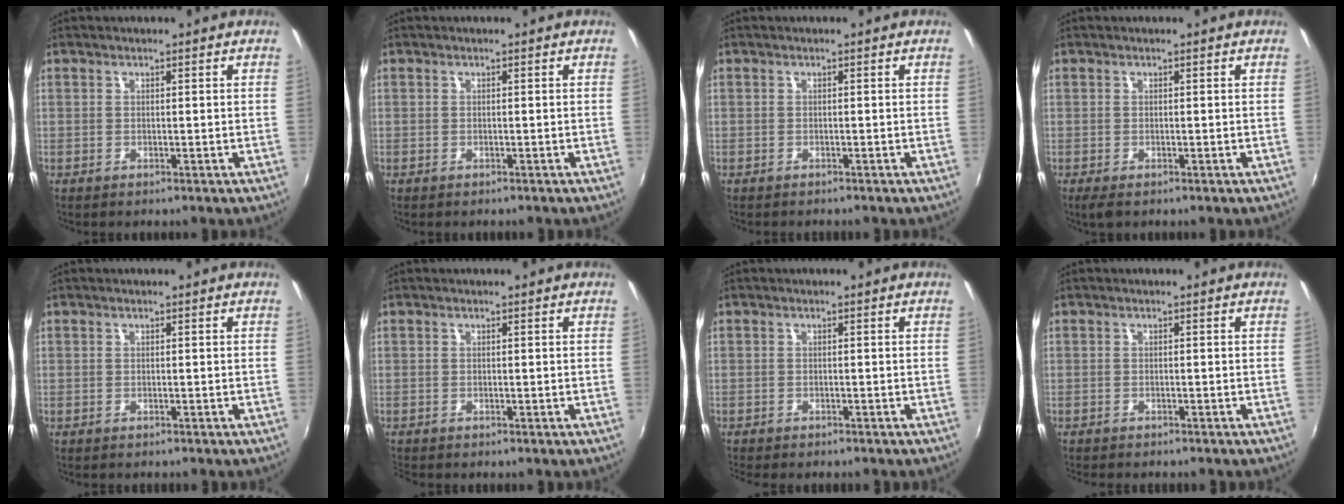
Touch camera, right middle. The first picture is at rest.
{"total": 0.0}
{"total": 1.0, "force": [-0.9, 0.3, 0.2], "torque": [-0.008, -0.005, -0.013]}
{"total": 2.0, "force": [-1.2, 0.8, 1.5], "torque": [-0.028, -0.007, -0.018]}
{"total": 0.6, "force": [-0.6, 0.2, 0.2], "torque": [-0.005, -0.002, -0.009]}
{"total": 1.0, "force": [-1.0, 0.3, 0.3], "torque": [-0.006, -0.004, -0.017]}
{"total": 3.7, "force": [-3.3, 0.8, 1.5], "torque": [-0.037, -0.016, -0.053]}
{"total": 3.0, "force": [-2.7, 0.6, 1.0], "torque": [-0.028, -0.014, -0.045]}